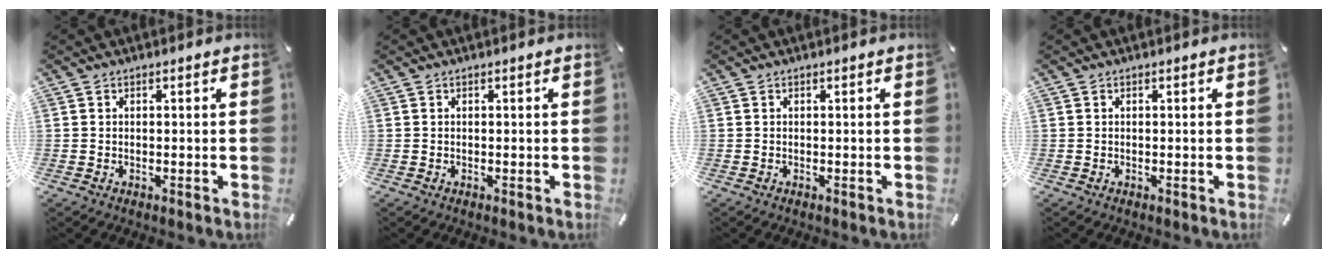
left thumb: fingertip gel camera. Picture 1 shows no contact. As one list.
[{"total": 0.0}, {"total": 0.0}, {"total": 0.0}]